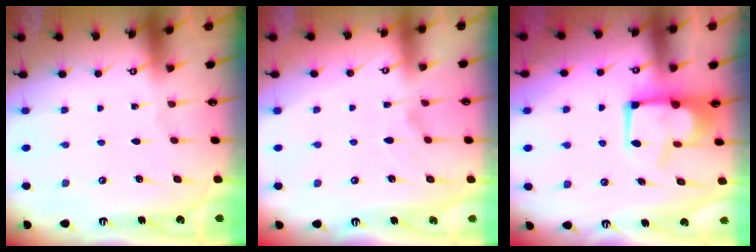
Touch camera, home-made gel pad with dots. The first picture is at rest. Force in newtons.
{"total": 2.8, "press": 2.5, "slide": 1.2}
{"total": 6.9, "press": 6.8, "slide": 0.8}